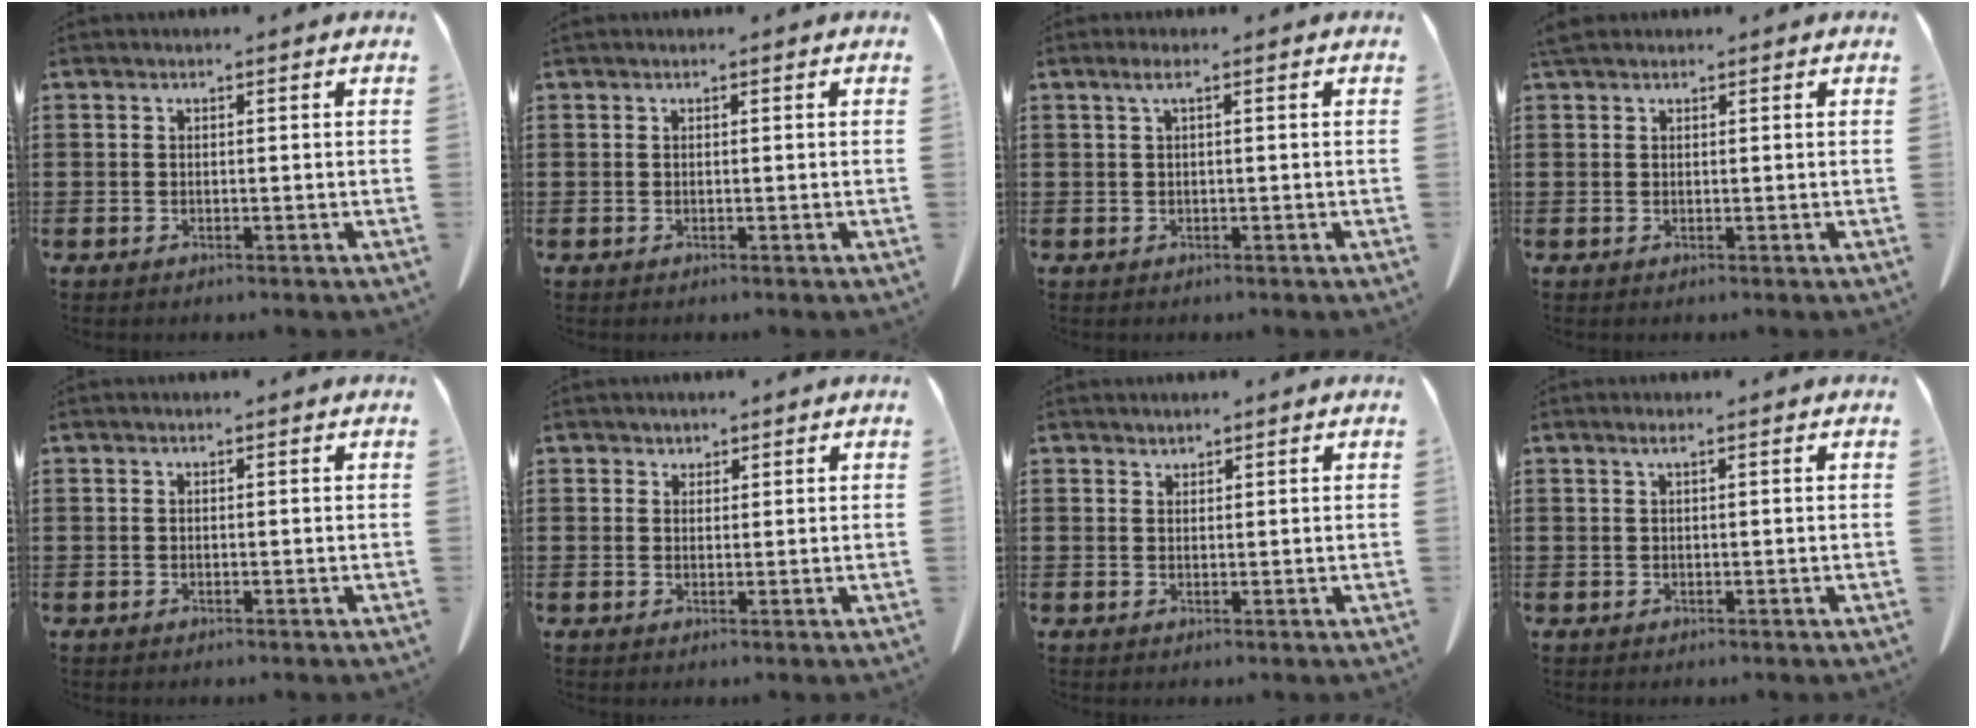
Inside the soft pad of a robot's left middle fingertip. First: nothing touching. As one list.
[{"total": 0.0}, {"total": 1.5, "force": [0.1, 0.1, 1.5], "torque": [-0.027, -0.001, 0.002]}, {"total": 1.4, "force": [1.1, 0.5, 0.6], "torque": [-0.016, 0.000, 0.023]}, {"total": 0.0}, {"total": 1.3, "force": [1.0, 0.7, -0.1], "torque": [-0.002, 0.003, 0.021]}, {"total": 1.1, "force": [1.1, 0.3, -0.1], "torque": [-0.001, 0.000, 0.022]}, {"total": 0.8, "force": [0.3, 0.0, 0.8], "torque": [-0.014, -0.001, 0.004]}]